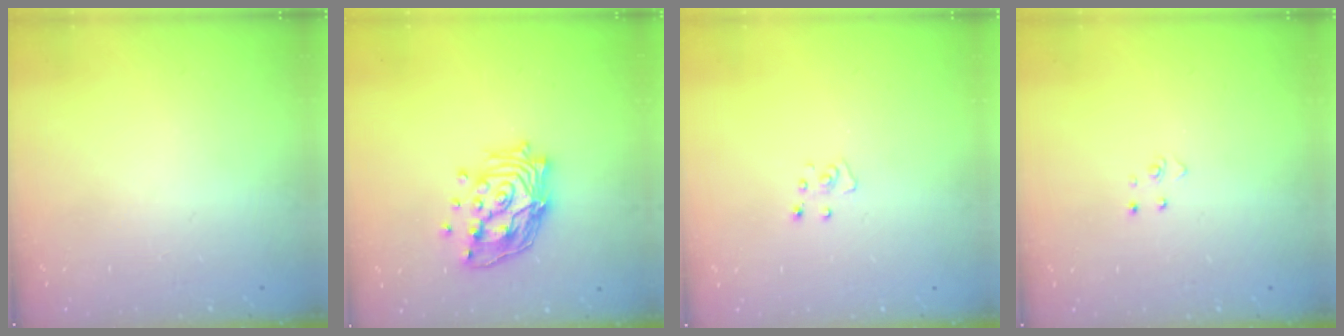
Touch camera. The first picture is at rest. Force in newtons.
{"total": 17.1, "press": 17.1, "slide": 1.3}
{"total": 2.8, "press": 2.8, "slide": 0.2}
{"total": 2.8, "press": 2.8, "slide": 0.3}